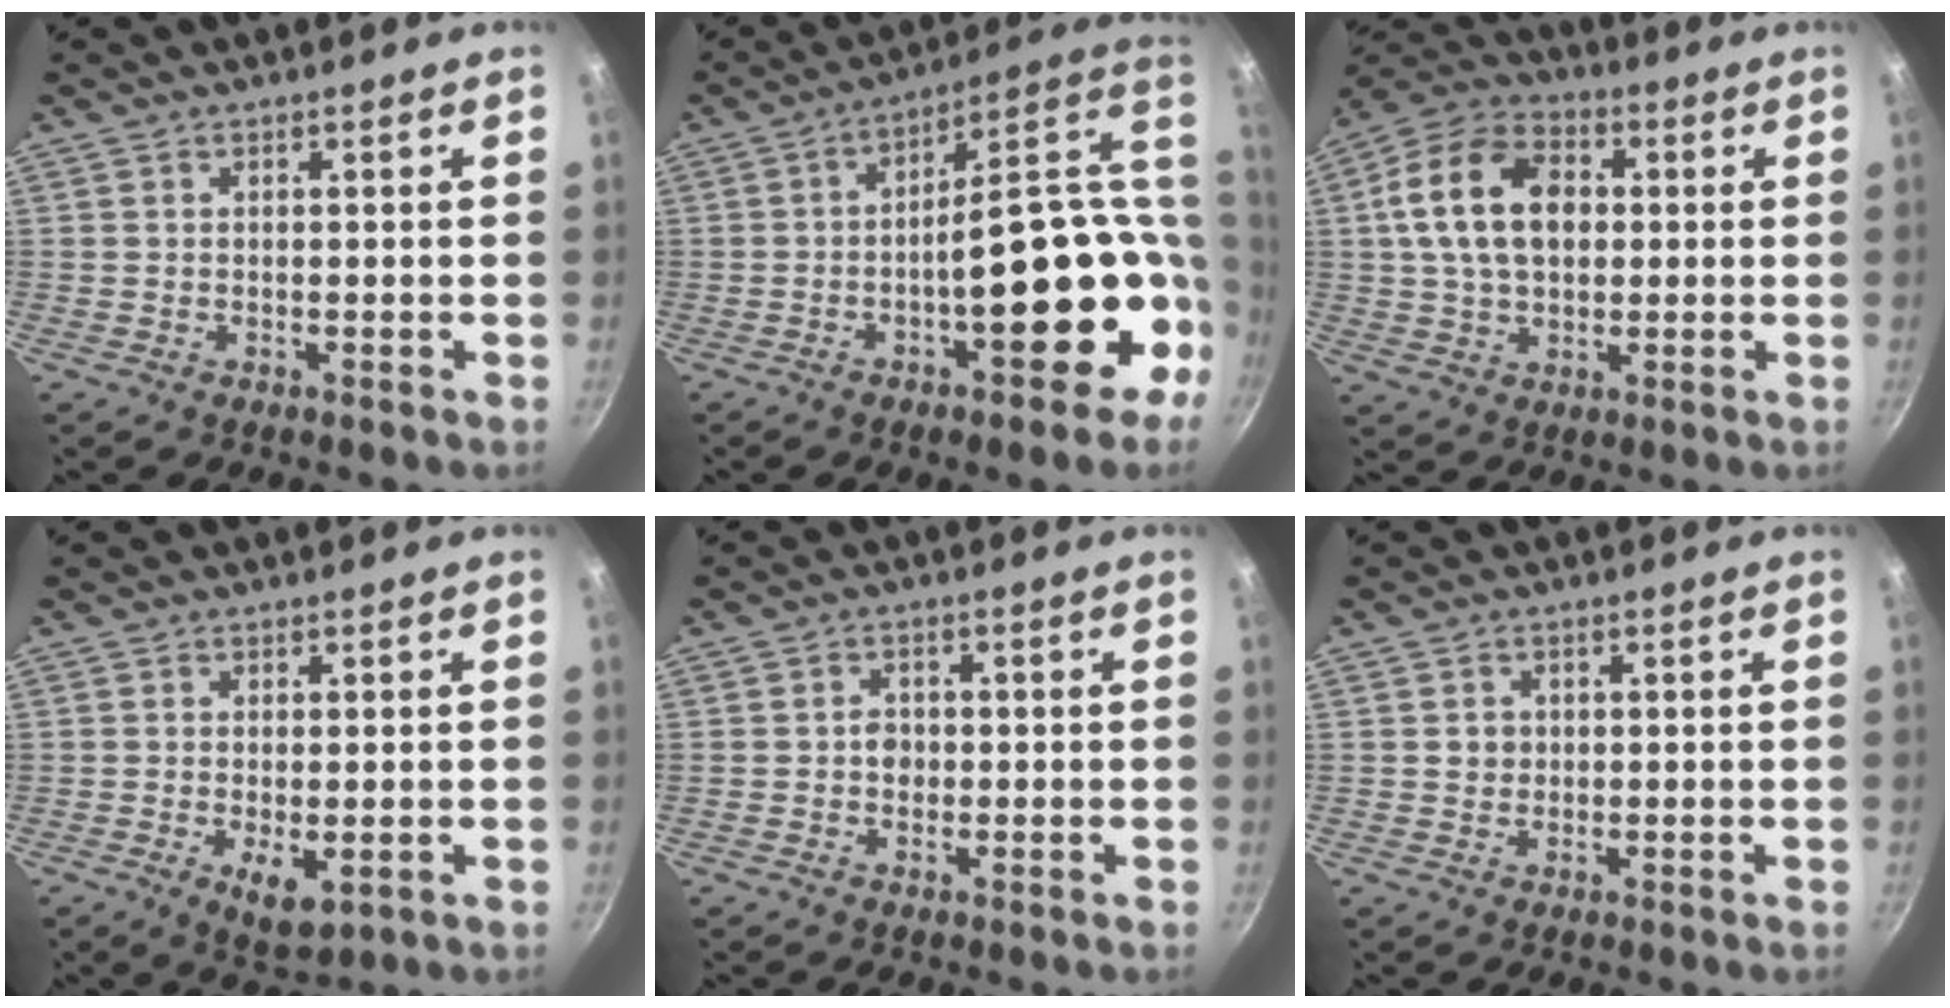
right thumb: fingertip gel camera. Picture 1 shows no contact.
{"total": 22.1, "force": [-2.1, 9.4, 19.9], "torque": [-0.226, 0.034, -0.023]}
{"total": 16.0, "force": [2.3, 11.0, 11.3], "torque": [-0.180, 0.020, 0.027]}
{"total": 5.4, "force": [-1.3, 2.4, 4.6], "torque": [-0.073, -0.012, -0.012]}
{"total": 2.5, "force": [-0.3, 2.1, 1.3], "torque": [-0.006, 0.008, -0.006]}
{"total": 2.0, "force": [0.2, 1.9, 0.7], "torque": [0.000, 0.005, 0.001]}